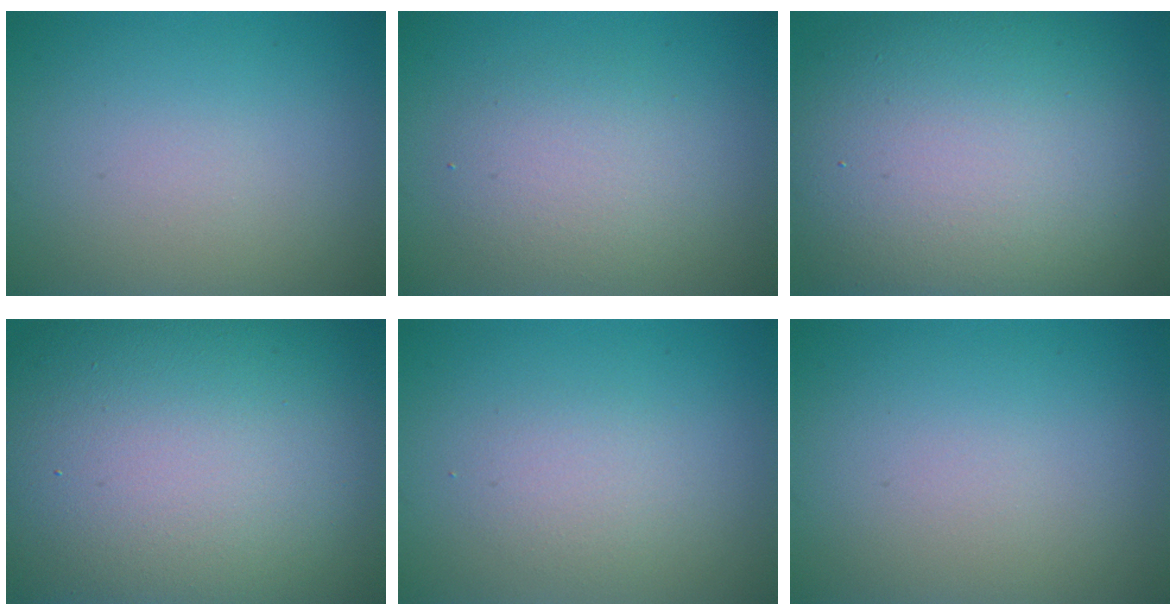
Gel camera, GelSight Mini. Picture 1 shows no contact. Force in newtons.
{"total": 3.4, "press": 3.3, "slide": 0.2}
{"total": 14.7, "press": 14.7, "slide": 1.4}
{"total": 21.1, "press": 21.0, "slide": 1.3}
{"total": 1.7, "press": 1.7, "slide": 0.2}
{"total": 0.0}